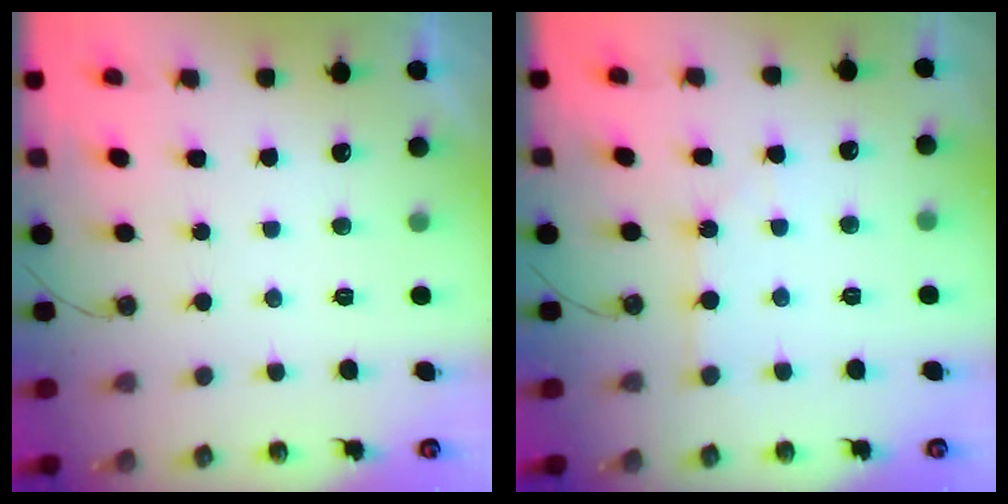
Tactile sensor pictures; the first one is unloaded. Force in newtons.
{"total": 2.6, "press": 2.6, "slide": 0.3}